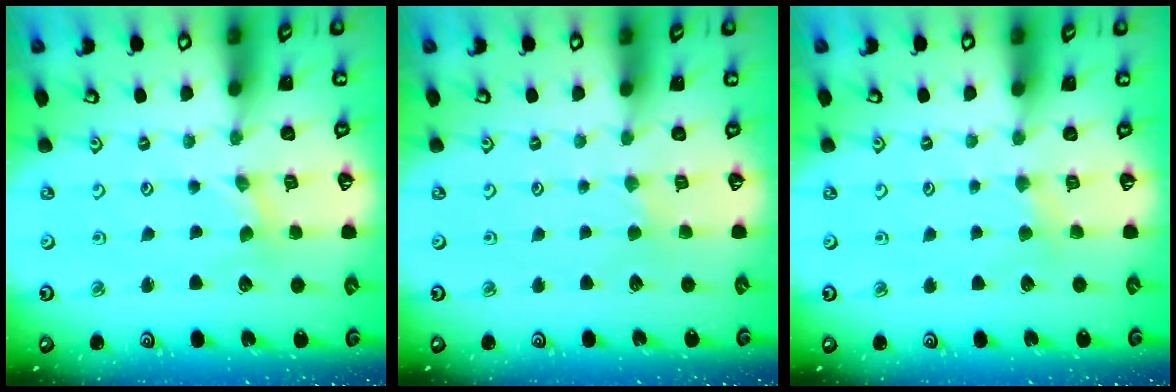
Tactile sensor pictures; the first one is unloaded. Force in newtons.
{"total": 1.2, "press": 1.1, "slide": 0.3}
{"total": 2.5, "press": 2.5, "slide": 0.4}